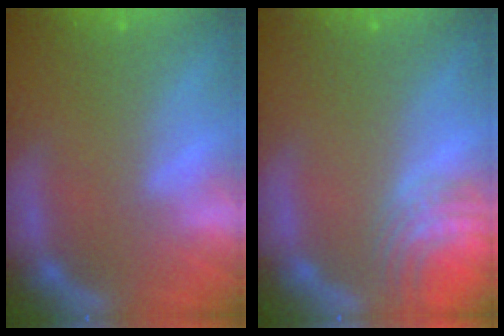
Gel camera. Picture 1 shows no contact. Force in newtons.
{"total": 5.0}